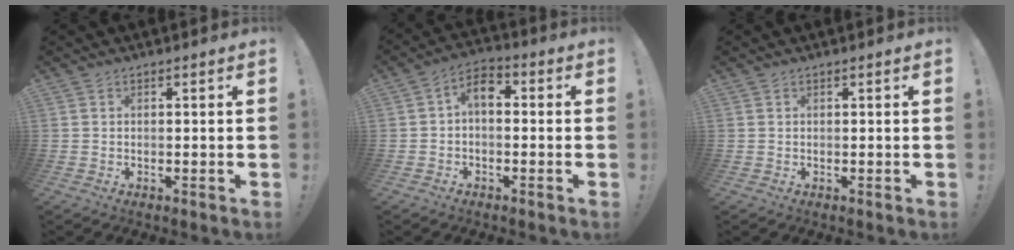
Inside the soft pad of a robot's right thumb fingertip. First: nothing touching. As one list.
[{"total": 5.3, "force": [-0.2, 3.2, 4.2], "torque": [-0.079, 0.002, -0.005]}, {"total": 0.0}]